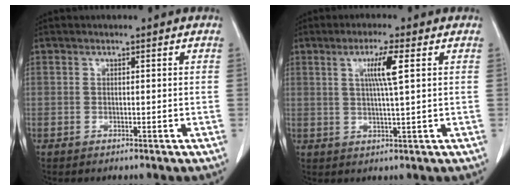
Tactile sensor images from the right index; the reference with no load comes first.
{"total": 5.2, "force": [1.6, -0.6, 5.0], "torque": [-0.090, -0.001, 0.028]}